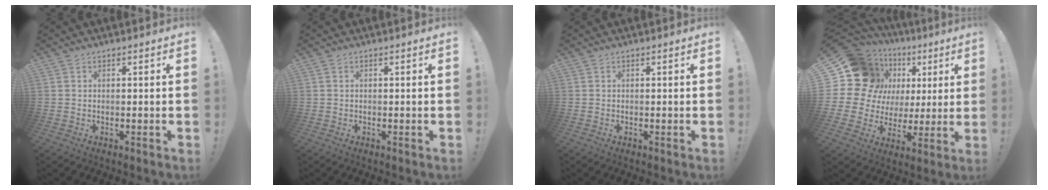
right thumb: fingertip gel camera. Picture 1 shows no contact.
{"total": 0.0}
{"total": 0.0}
{"total": 17.3, "force": [6.7, 13.7, 8.2], "torque": [-0.126, -0.047, 0.153]}